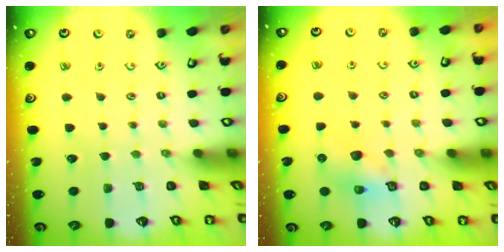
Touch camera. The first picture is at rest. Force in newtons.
{"total": 7.8, "press": 7.8, "slide": 0.2}